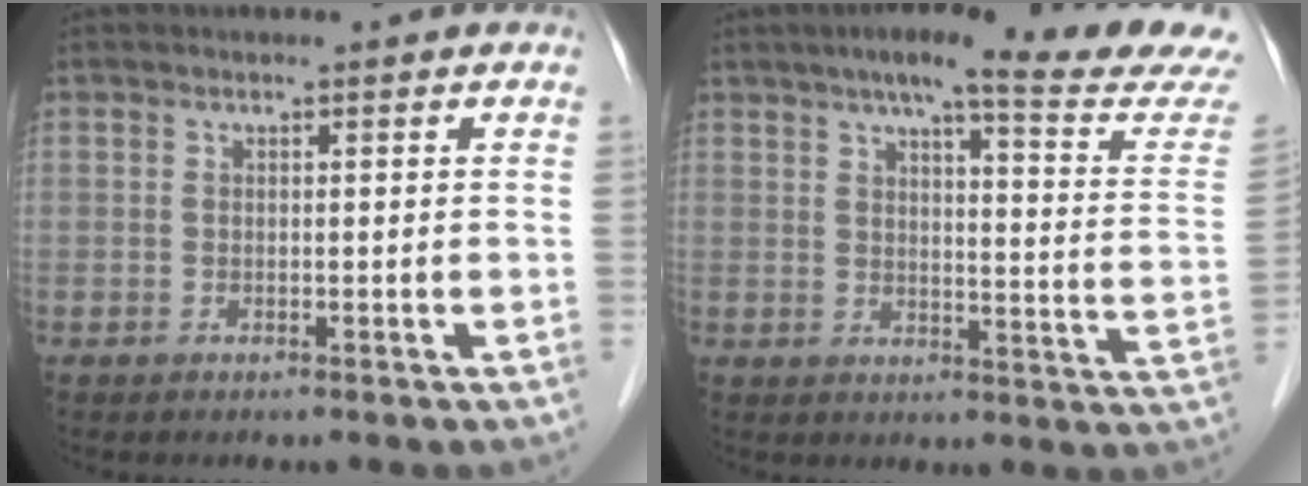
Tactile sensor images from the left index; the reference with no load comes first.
{"total": 19.6, "force": [17.3, -0.2, 9.2], "torque": [-0.123, -0.049, 0.202]}